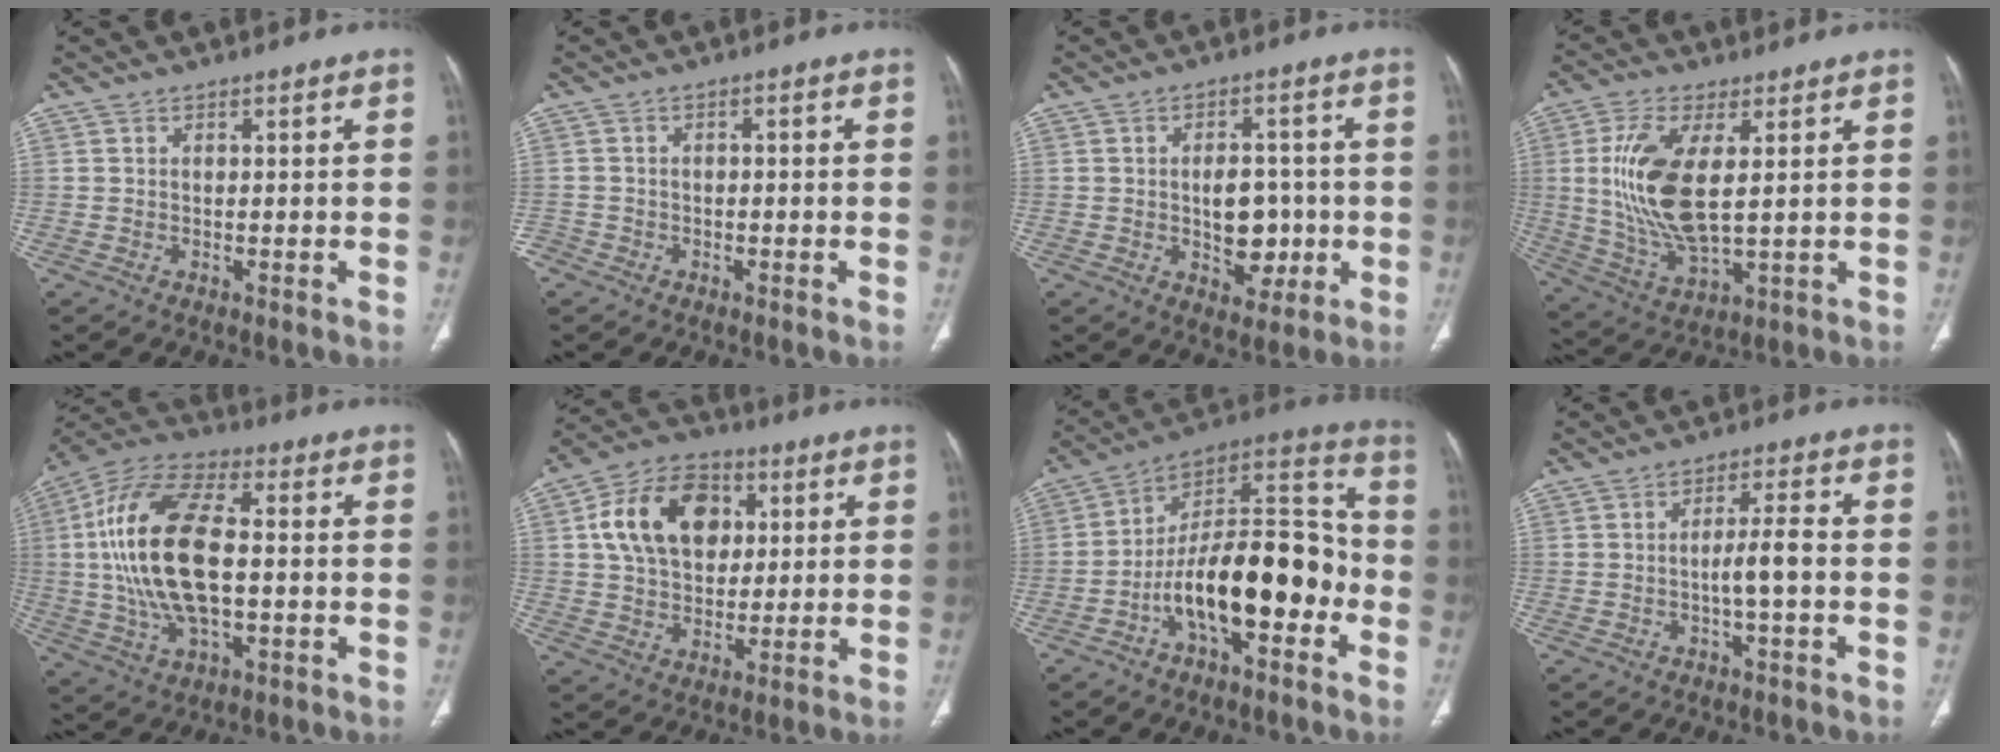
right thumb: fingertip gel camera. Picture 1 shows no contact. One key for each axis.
{"total": 2.7, "fx": -1.7, "fy": 2.0, "fz": 0.8, "tx": -0.009, "ty": 0.014, "tz": -0.031}
{"total": 8.7, "fx": -1.0, "fy": 5.6, "fz": 6.5, "tx": -0.060, "ty": 0.009, "tz": -0.004}
{"total": 14.7, "fx": 2.2, "fy": 6.1, "fz": 13.2, "tx": -0.284, "ty": -0.019, "tz": 0.053}
{"total": 21.5, "fx": 0.4, "fy": 10.4, "fz": 18.8, "tx": -0.385, "ty": 0.015, "tz": 0.006}
{"total": 16.2, "fx": 4.1, "fy": 11.6, "fz": 10.5, "tx": -0.157, "ty": 0.007, "tz": 0.068}
{"total": 21.3, "fx": -6.4, "fy": 9.7, "fz": 17.9, "tx": -0.261, "ty": 0.073, "tz": -0.104}
{"total": 4.8, "fx": -1.0, "fy": 0.6, "fz": 4.6, "tx": -0.092, "ty": 0.014, "tz": -0.018}